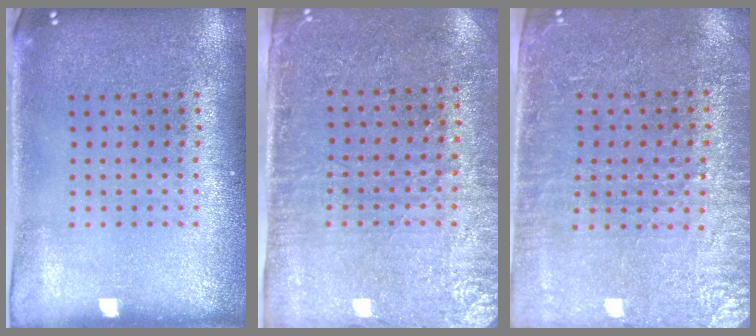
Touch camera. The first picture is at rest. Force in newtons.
{"total": 3.0, "press": 2.6, "slide": 1.4}
{"total": 3.4, "press": 3.0, "slide": 1.6}